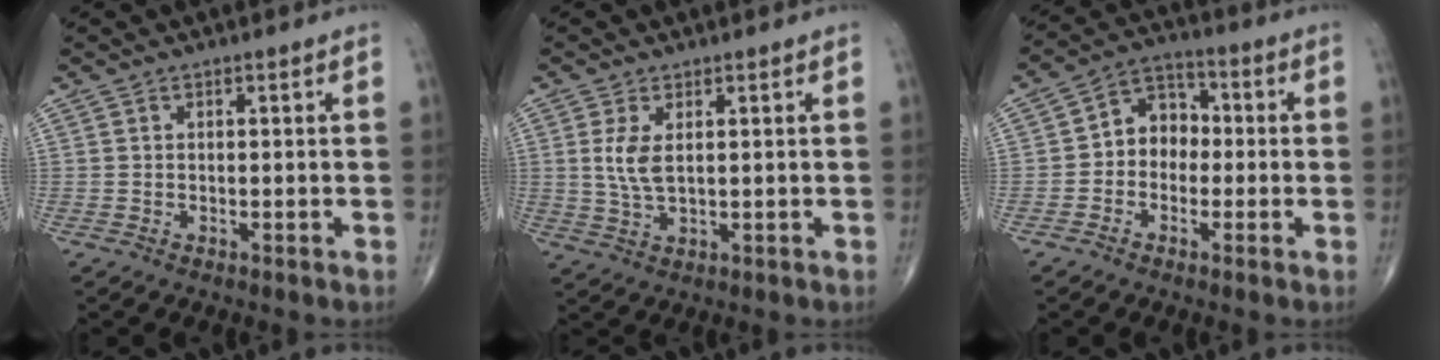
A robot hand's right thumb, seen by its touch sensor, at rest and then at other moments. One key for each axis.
{"total": 4.7, "fx": 1.1, "fy": 2.1, "fz": 4.1, "tx": -0.091, "ty": -0.008, "tz": 0.027}
{"total": 7.4, "fx": -0.9, "fy": 6.0, "fz": 4.3, "tx": -0.033, "ty": 0.033, "tz": -0.034}